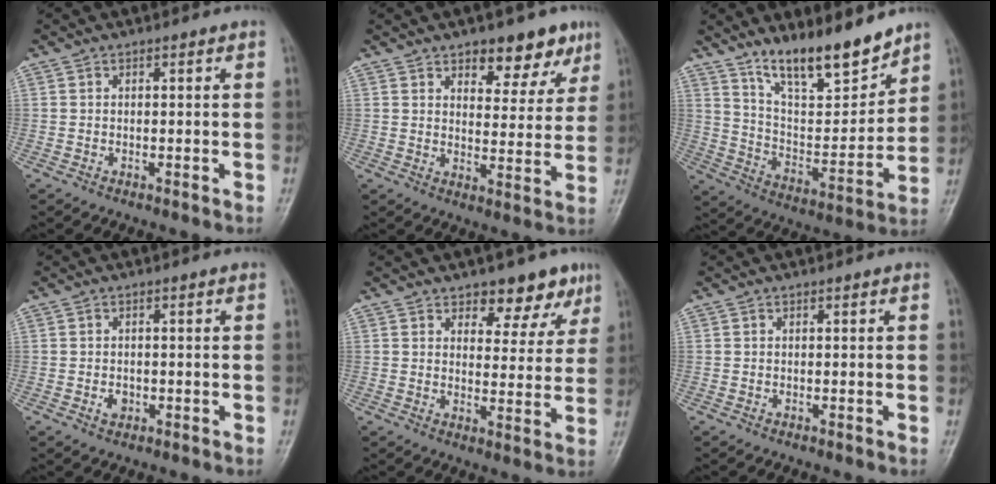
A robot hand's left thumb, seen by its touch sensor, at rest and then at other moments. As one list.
[{"total": 9.8, "force": [6.3, 5.0, 5.6], "torque": [-0.033, -0.032, 0.086]}, {"total": 15.4, "force": [12.2, 4.2, 8.5], "torque": [-0.105, -0.083, 0.217]}, {"total": 1.7, "force": [-0.5, 1.4, 1.0], "torque": [-0.009, 0.002, -0.006]}, {"total": 8.0, "force": [5.4, 4.3, 3.9], "torque": [-0.006, -0.028, 0.072]}, {"total": 0.0}]